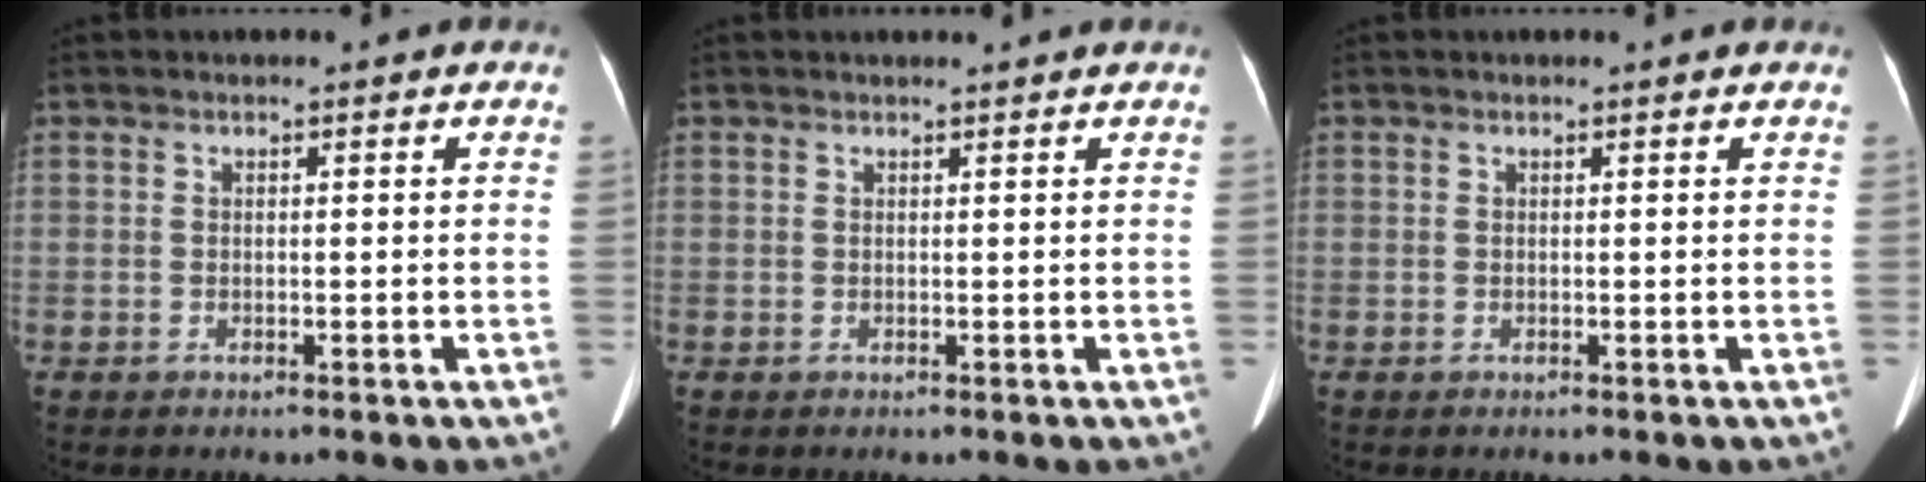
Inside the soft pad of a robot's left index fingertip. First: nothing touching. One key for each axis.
{"total": 2.0, "fx": 1.9, "fy": -0.3, "fz": 0.6, "tx": -0.010, "ty": 0.008, "tz": 0.024}
{"total": 0.6, "fx": 0.6, "fy": 0.0, "fz": 0.1, "tx": -0.004, "ty": 0.002, "tz": 0.003}